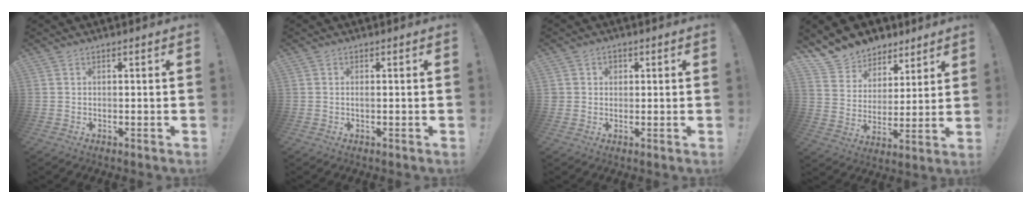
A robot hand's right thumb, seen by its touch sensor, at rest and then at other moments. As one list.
[{"total": 0.6, "force": [-0.2, -0.1, 0.5], "torque": [-0.013, 0.001, -0.003]}, {"total": 2.3, "force": [0.6, 2.1, 0.6], "torque": [-0.003, -0.003, 0.010]}, {"total": 11.1, "force": [8.9, 6.7, 1.2], "torque": [-0.037, -0.071, 0.170]}]